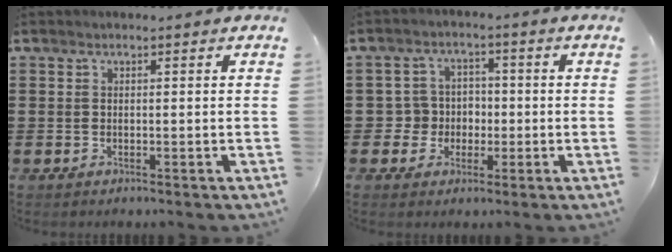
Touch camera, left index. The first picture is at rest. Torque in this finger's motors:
{"motor_torque": [0.04, 0.22, 0.00, -0.01]}